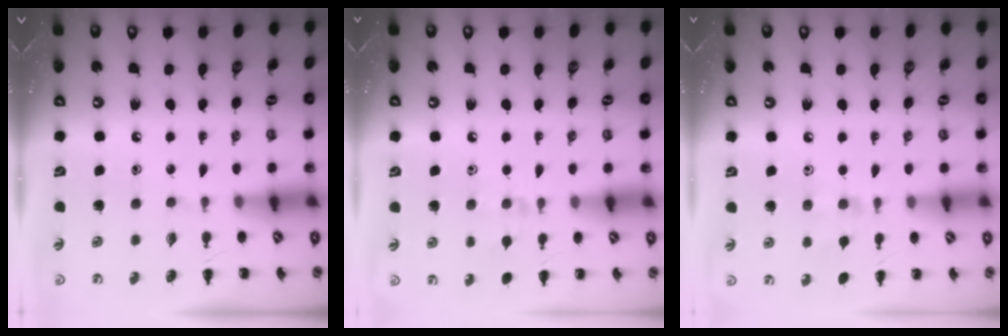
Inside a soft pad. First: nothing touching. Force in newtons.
{"total": 7.4, "press": 6.9, "slide": 2.5}
{"total": 6.0, "press": 5.6, "slide": 2.2}